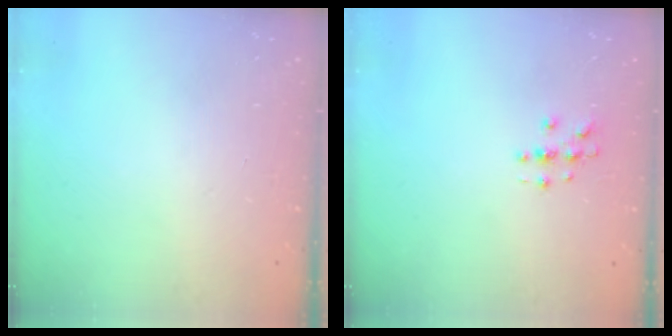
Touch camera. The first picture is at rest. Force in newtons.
{"total": 2.9, "press": 2.9, "slide": 0.3}